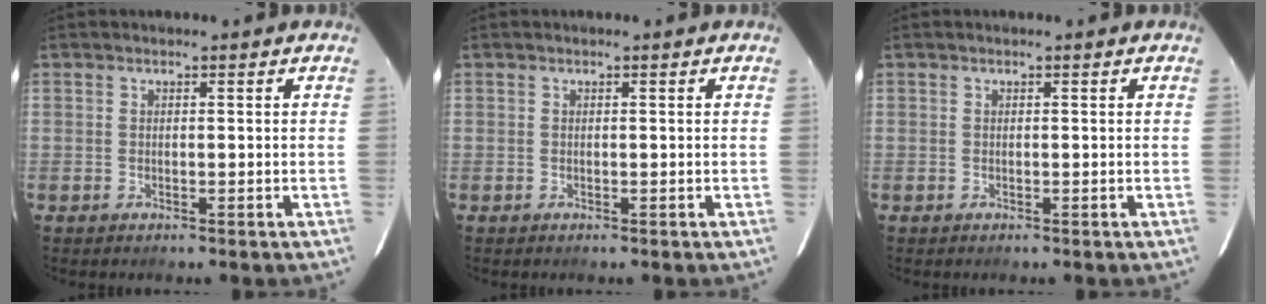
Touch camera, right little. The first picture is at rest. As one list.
[{"total": 0.0}, {"total": 0.0}]